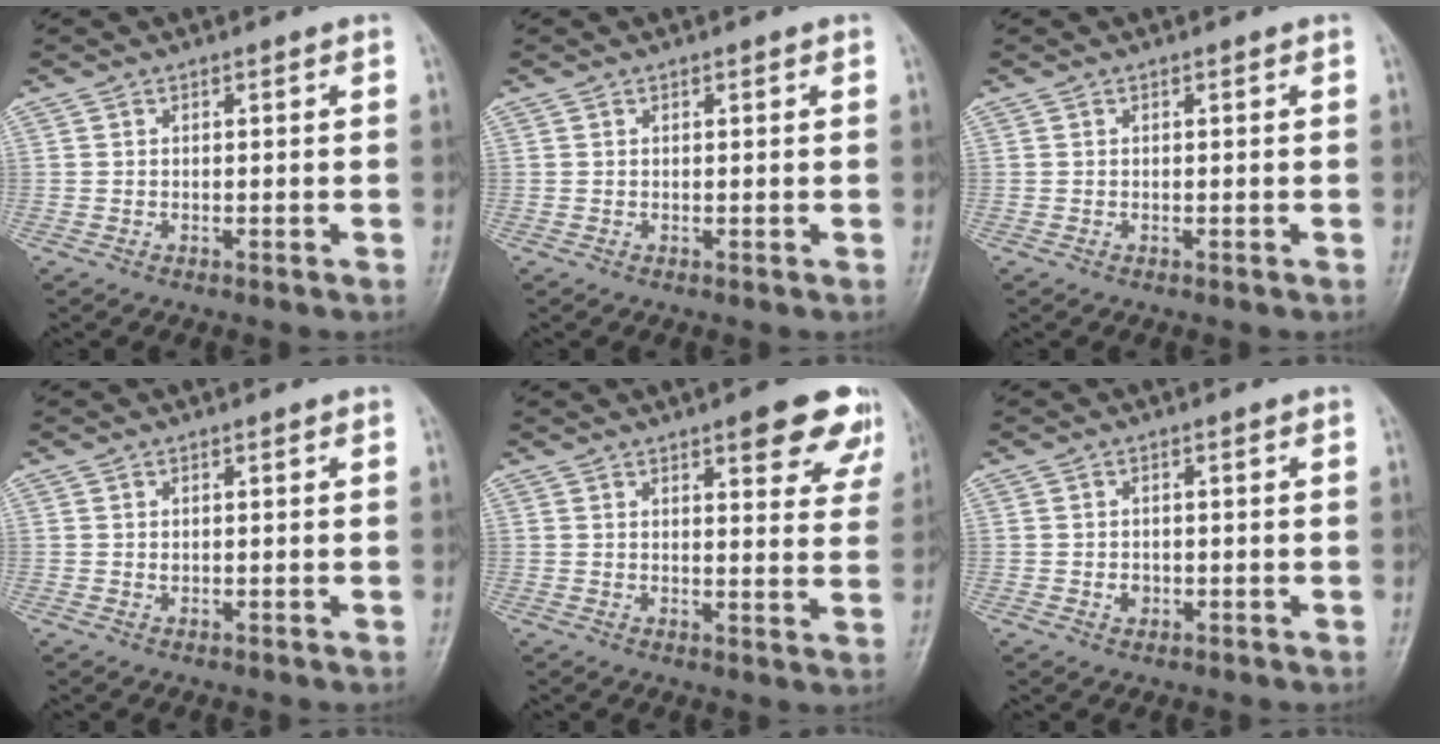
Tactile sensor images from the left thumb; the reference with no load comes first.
{"total": 0.6, "force": [0.3, 0.3, 0.4], "torque": [-0.004, -0.001, 0.003]}
{"total": 0.0}
{"total": 0.6, "force": [0.2, 0.4, 0.3], "torque": [-0.002, -0.001, 0.003]}
{"total": 12.1, "force": [7.6, 4.0, 8.6], "torque": [-0.062, -0.033, 0.084]}
{"total": 1.6, "force": [-0.4, 1.4, 0.8], "torque": [-0.006, 0.003, -0.004]}